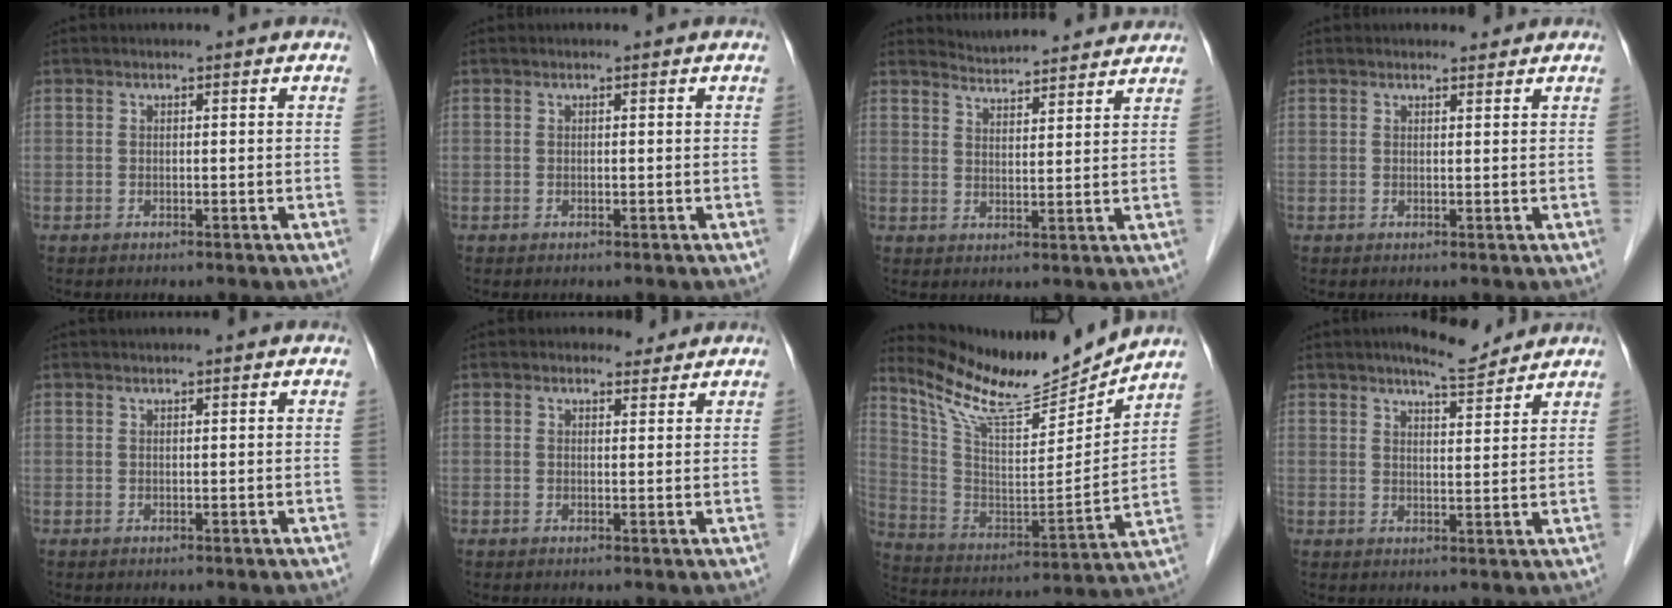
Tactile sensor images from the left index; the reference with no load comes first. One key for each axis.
{"total": 0.0}
{"total": 9.5, "fx": 9.3, "fy": 1.2, "fz": 1.7, "tx": -0.029, "ty": 0.010, "tz": 0.123}
{"total": 1.2, "fx": 1.1, "fy": 0.4, "fz": 0.0, "tx": -0.009, "ty": -0.003, "tz": 0.016}
{"total": 0.6, "fx": 0.5, "fy": -0.1, "fz": 0.3, "tx": -0.009, "ty": 0.007, "tz": 0.013}
{"total": 2.0, "fx": 1.7, "fy": 1.0, "fz": 0.0, "tx": -0.001, "ty": 0.001, "tz": 0.022}
{"total": 16.6, "fx": 15.5, "fy": 1.1, "fz": 5.8, "tx": -0.123, "ty": -0.023, "tz": 0.271}
{"total": 6.9, "fx": 6.3, "fy": 0.9, "fz": 2.8, "tx": -0.051, "ty": 0.000, "tz": 0.096}